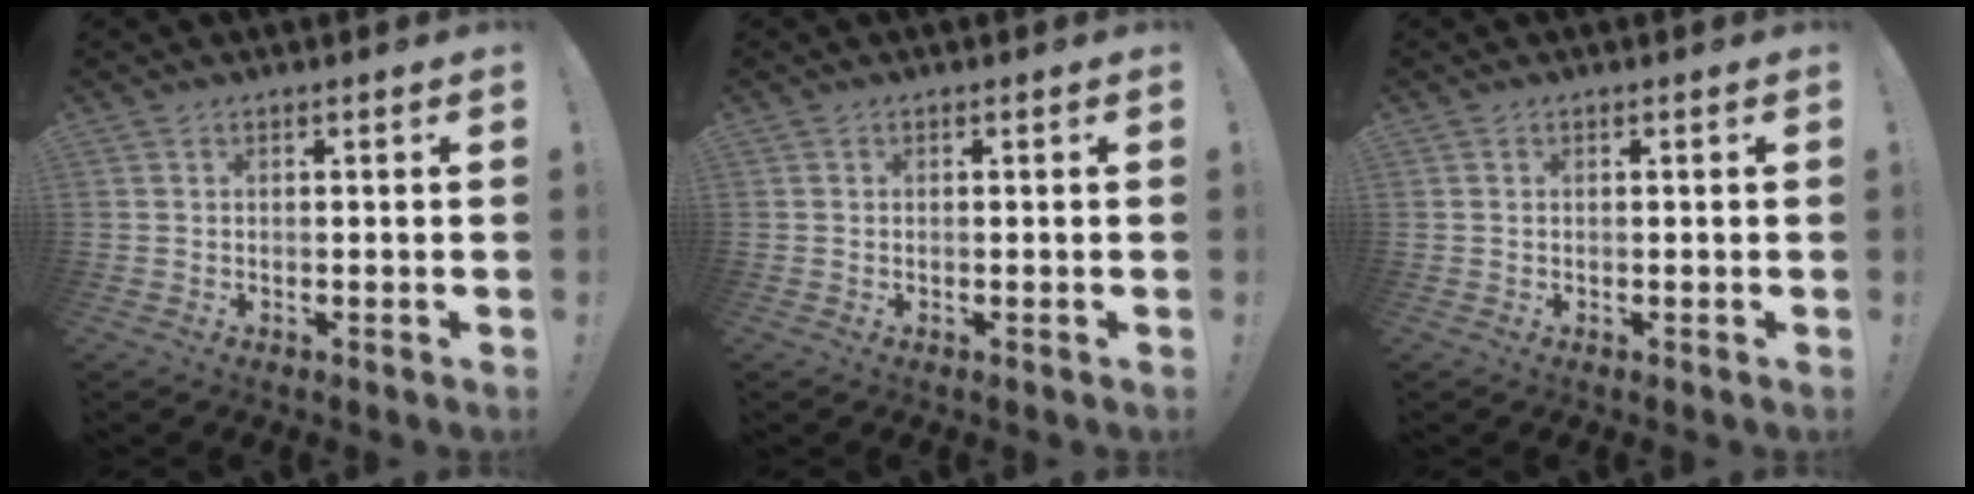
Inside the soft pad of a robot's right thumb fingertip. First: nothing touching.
{"total": 0.0}
{"total": 0.0}